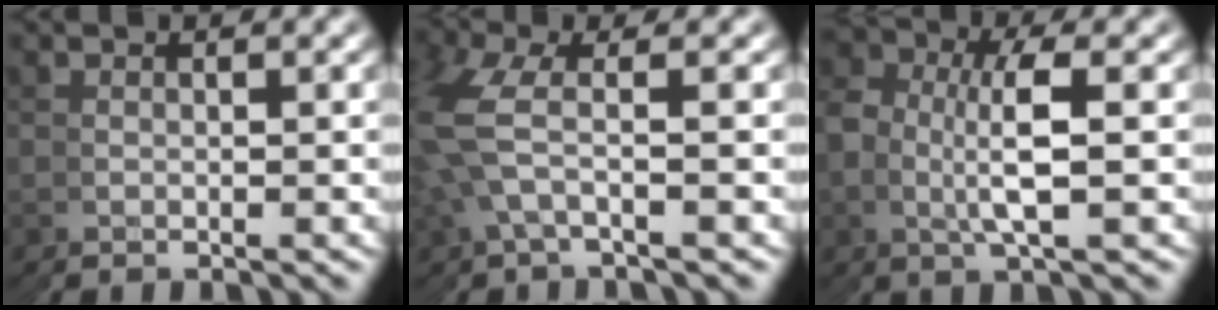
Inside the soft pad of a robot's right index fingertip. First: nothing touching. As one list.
[{"total": 3.7, "force": [1.8, 2.7, 1.7], "torque": [-0.071, 0.009, 0.028]}, {"total": 3.6, "force": [0.6, 1.7, 3.1], "torque": [-0.061, 0.008, 0.005]}]